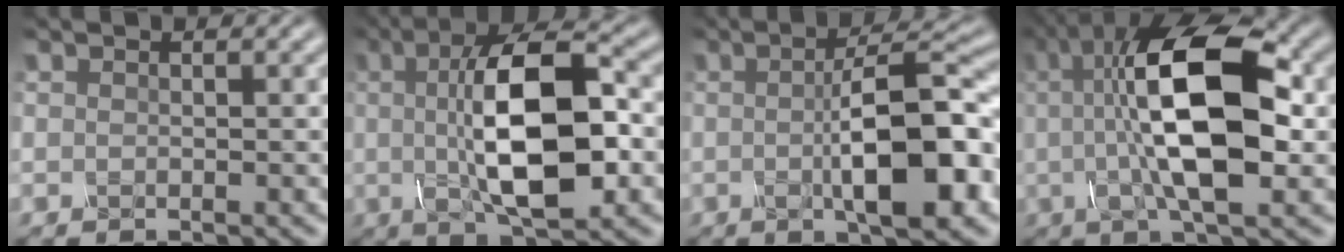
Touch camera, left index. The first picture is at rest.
{"total": 10.9, "force": [0.2, 3.9, 10.2], "torque": [-0.168, 0.009, -0.001]}
{"total": 9.3, "force": [-1.0, 2.5, 8.9], "torque": [-0.128, 0.002, -0.017]}
{"total": 11.6, "force": [1.0, 4.0, 10.8], "torque": [-0.178, 0.017, 0.008]}